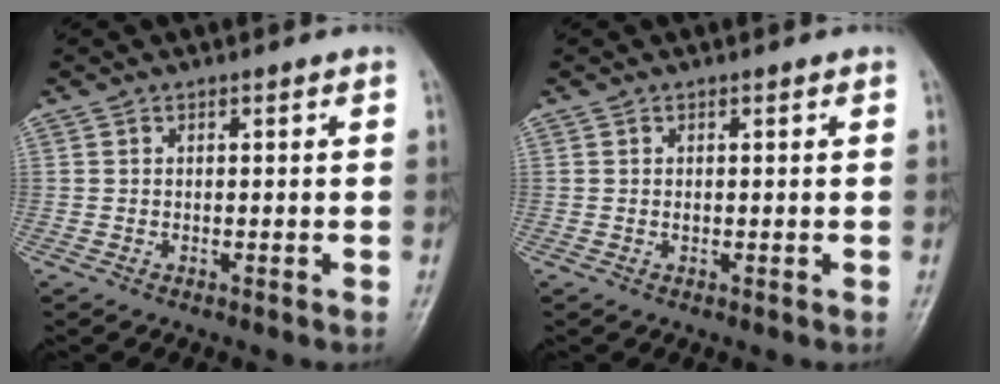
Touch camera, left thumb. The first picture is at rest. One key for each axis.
{"total": 0.6, "fx": 0.3, "fy": 0.3, "fz": 0.4, "tx": -0.007, "ty": -0.001, "tz": 0.005}